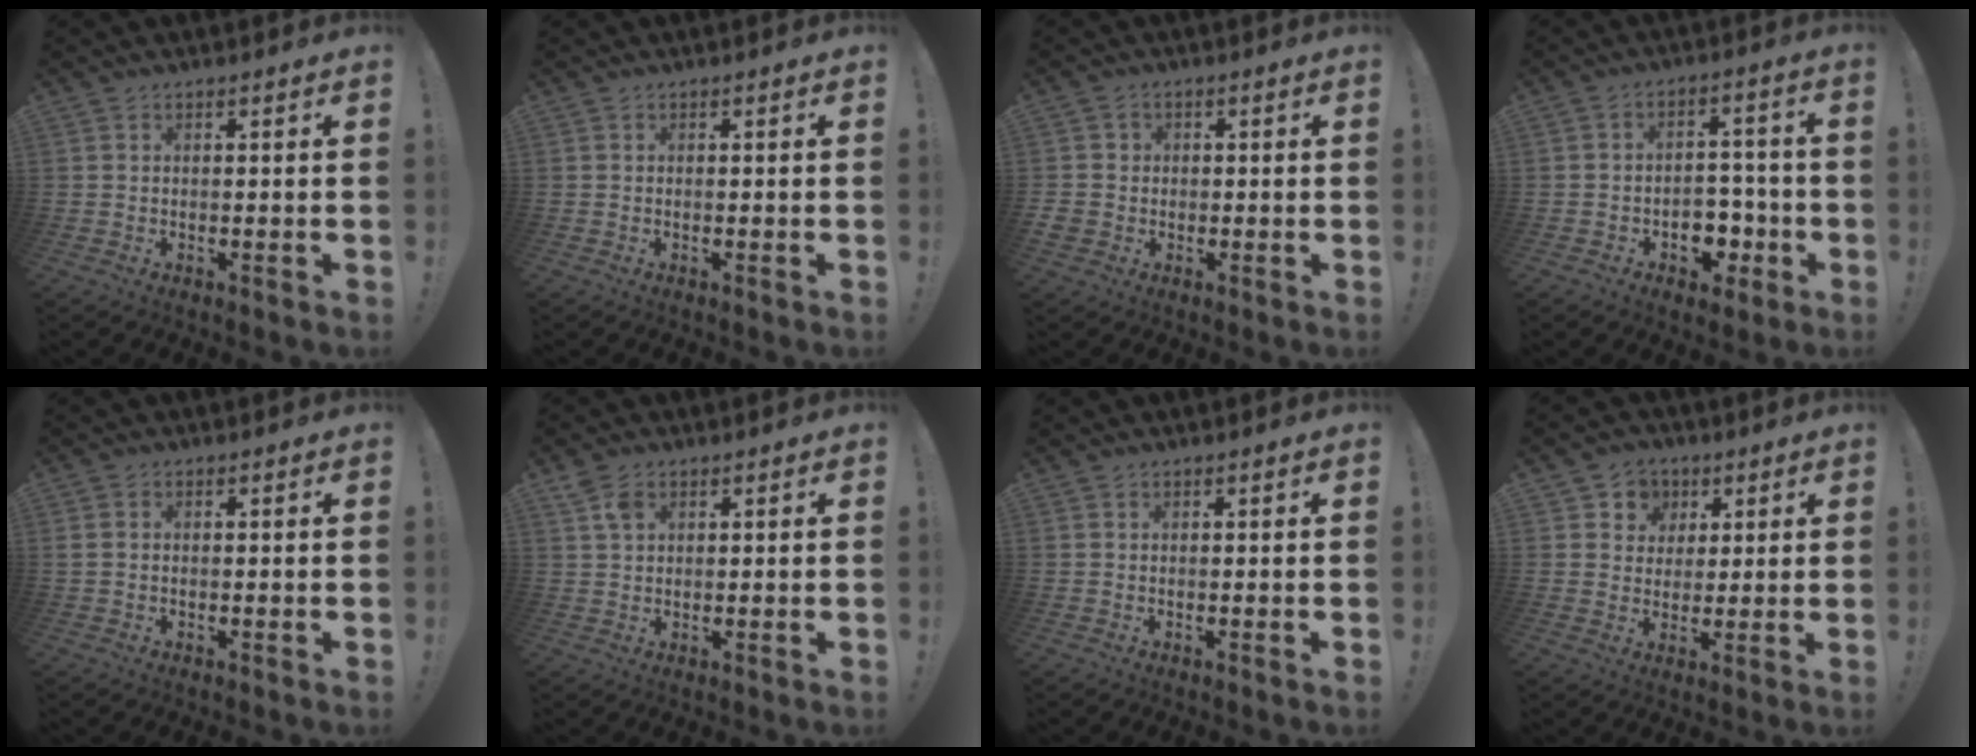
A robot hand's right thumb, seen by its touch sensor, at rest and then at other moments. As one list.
[{"total": 0.0}, {"total": 3.7, "force": [-0.3, 3.5, 1.1], "torque": [-0.023, 0.005, -0.004]}, {"total": 8.7, "force": [-3.4, 6.8, 4.3], "torque": [-0.049, 0.030, -0.051]}, {"total": 0.7, "force": [0.4, 0.5, -0.2], "torque": [0.005, 0.003, 0.008]}, {"total": 4.7, "force": [2.5, 2.8, 2.8], "torque": [-0.051, -0.002, 0.047]}, {"total": 0.0}, {"total": 6.9, "force": [2.4, 6.4, 1.1], "torque": [-0.018, -0.016, 0.047]}]